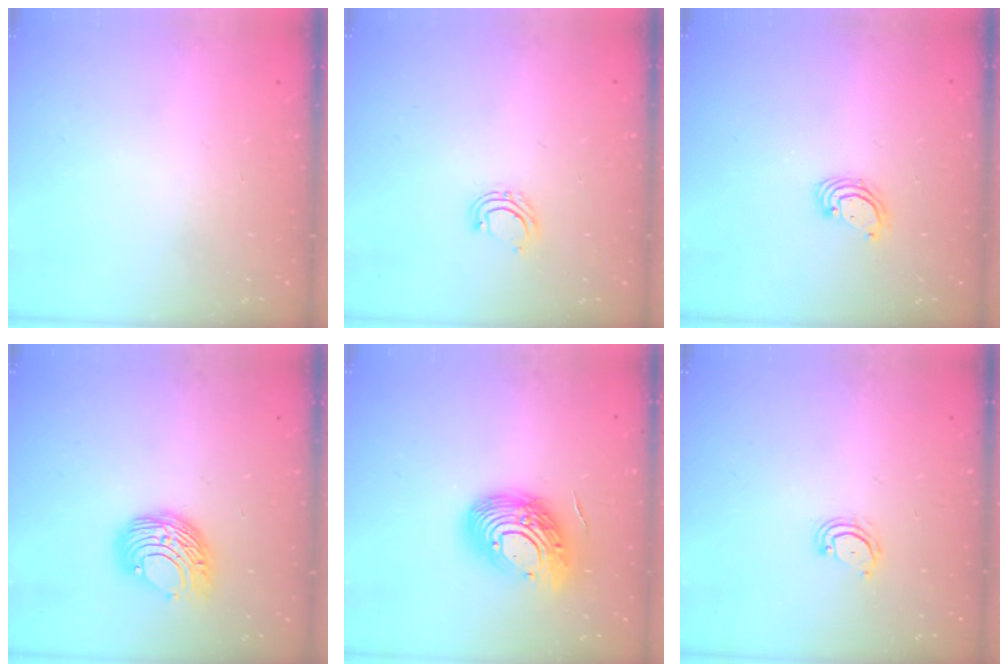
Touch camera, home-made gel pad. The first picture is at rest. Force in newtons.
{"total": 4.7, "press": 4.7, "slide": 0.8}
{"total": 3.3, "press": 3.3, "slide": 0.2}
{"total": 9.1, "press": 9.1, "slide": 0.4}
{"total": 16.2, "press": 16.1, "slide": 1.8}
{"total": 3.9, "press": 3.9, "slide": 0.3}